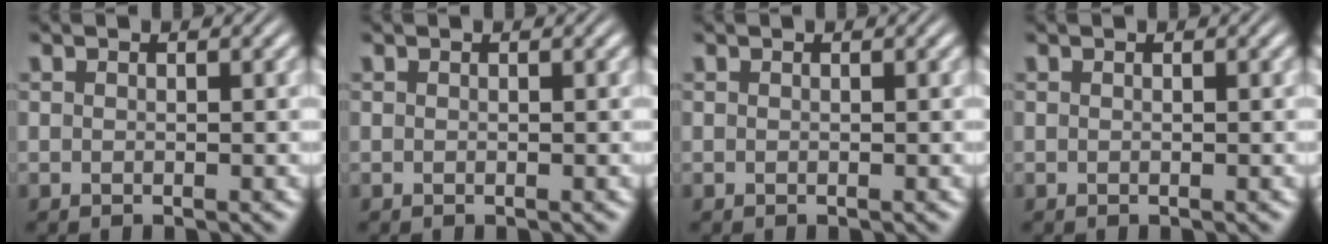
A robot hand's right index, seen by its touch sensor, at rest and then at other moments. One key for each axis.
{"total": 0.0}
{"total": 0.0}
{"total": 0.0}